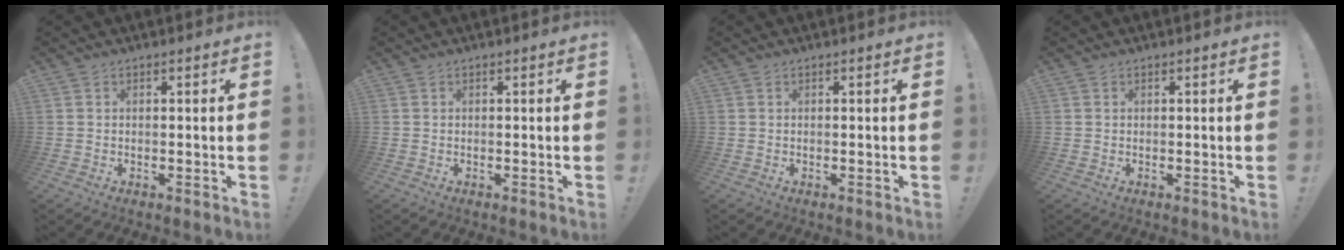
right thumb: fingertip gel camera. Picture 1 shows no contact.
{"total": 0.0}
{"total": 0.0}
{"total": 0.0}